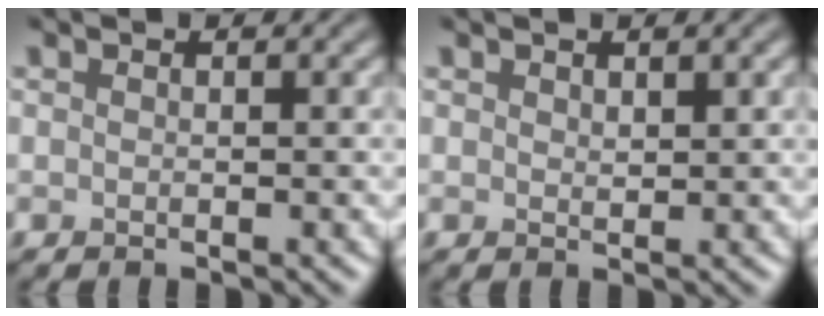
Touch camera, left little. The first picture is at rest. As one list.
[{"total": 1.0, "force": [0.7, 0.4, 0.6], "torque": [-0.011, -0.002, 0.014]}]